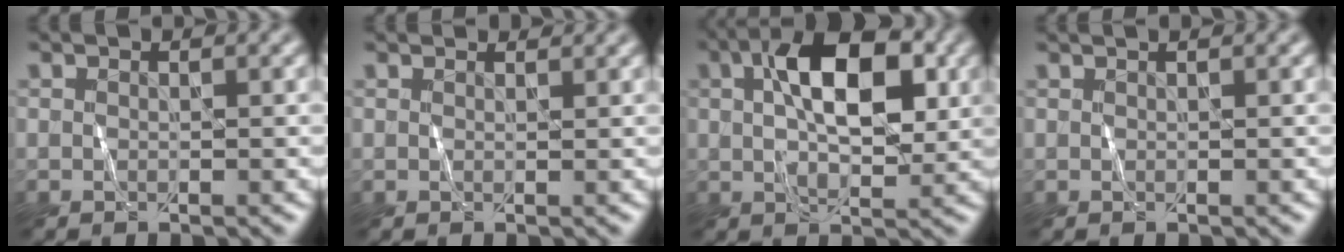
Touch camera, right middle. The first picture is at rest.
{"total": 1.8, "force": [1.7, 0.2, 0.1], "torque": [-0.009, 0.003, 0.013]}
{"total": 8.4, "force": [1.9, 4.2, 7.1], "torque": [-0.112, 0.017, 0.026]}
{"total": 0.9, "force": [0.7, 0.3, 0.5], "torque": [-0.006, 0.001, 0.003]}